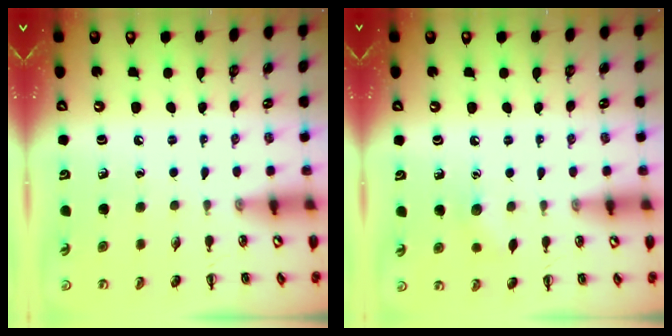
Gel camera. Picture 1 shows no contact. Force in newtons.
{"total": 5.4, "press": 5.2, "slide": 1.4}